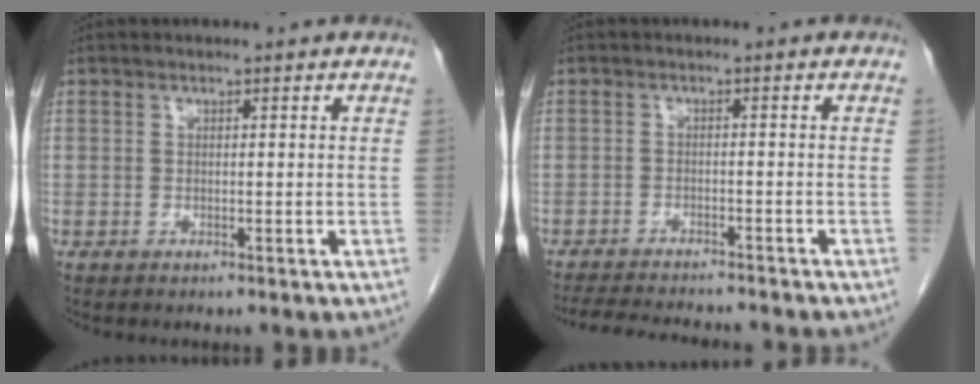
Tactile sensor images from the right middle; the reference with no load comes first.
{"total": 11.6, "force": [-10.6, 1.0, 4.6], "torque": [-0.066, -0.014, -0.144]}